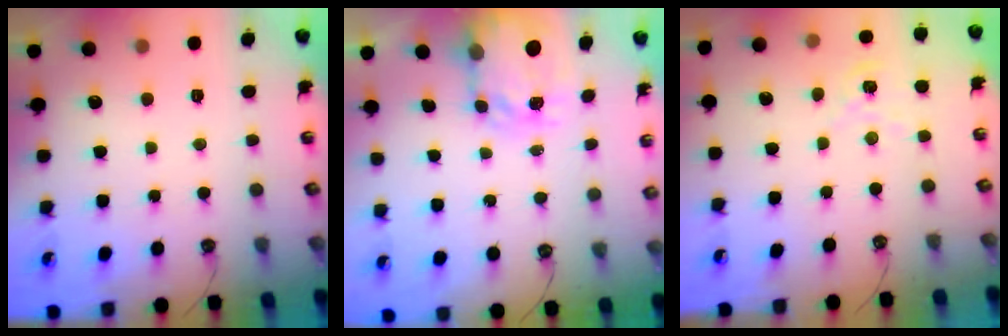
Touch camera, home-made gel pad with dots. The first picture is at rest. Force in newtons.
{"total": 5.1, "press": 5.1, "slide": 0.6}
{"total": 1.2, "press": 1.1, "slide": 0.2}